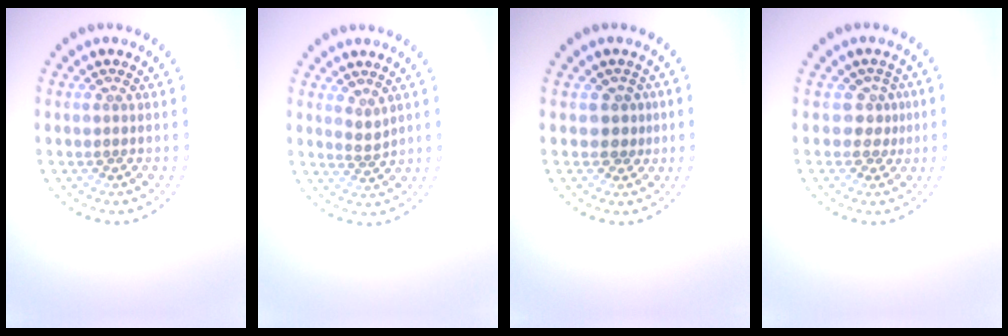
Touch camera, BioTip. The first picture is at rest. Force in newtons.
{"total": 1.2, "press": 0.9, "slide": 0.7}
{"total": 1.9, "press": 1.5, "slide": 1.1}
{"total": 2.1, "press": 1.4, "slide": 1.6}